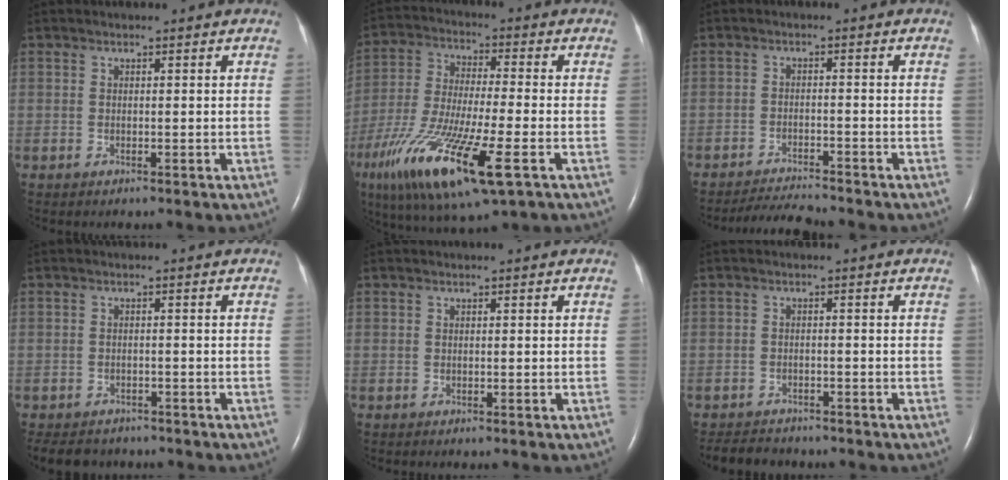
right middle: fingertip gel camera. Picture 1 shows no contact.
{"total": 19.9, "force": [-9.1, 3.3, 17.3], "torque": [-0.353, -0.046, -0.157]}
{"total": 4.6, "force": [-4.5, -0.5, 0.6], "torque": [-0.015, -0.018, -0.079]}
{"total": 7.2, "force": [-6.2, 3.2, 1.7], "torque": [-0.030, -0.006, -0.081]}
{"total": 0.0}
{"total": 5.4, "force": [-5.0, 1.8, 1.1], "torque": [-0.021, -0.010, -0.074]}